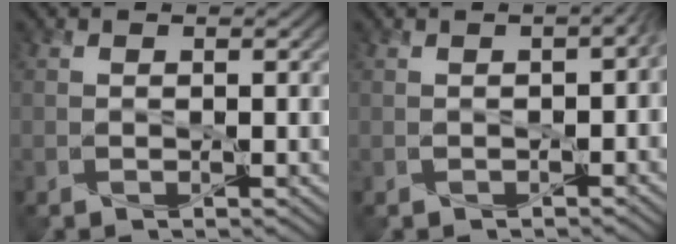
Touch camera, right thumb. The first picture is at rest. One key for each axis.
{"total": 1.7, "fx": -0.5, "fy": 0.9, "fz": 1.3, "tx": -0.020, "ty": -0.003, "tz": -0.004}